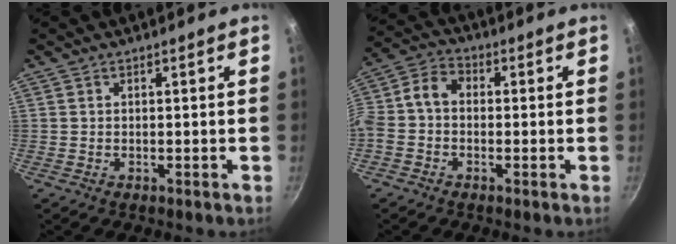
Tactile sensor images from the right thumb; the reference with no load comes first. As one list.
[{"total": 7.3, "force": [-1.0, 5.3, 4.9], "torque": [-0.100, 0.034, -0.040]}]